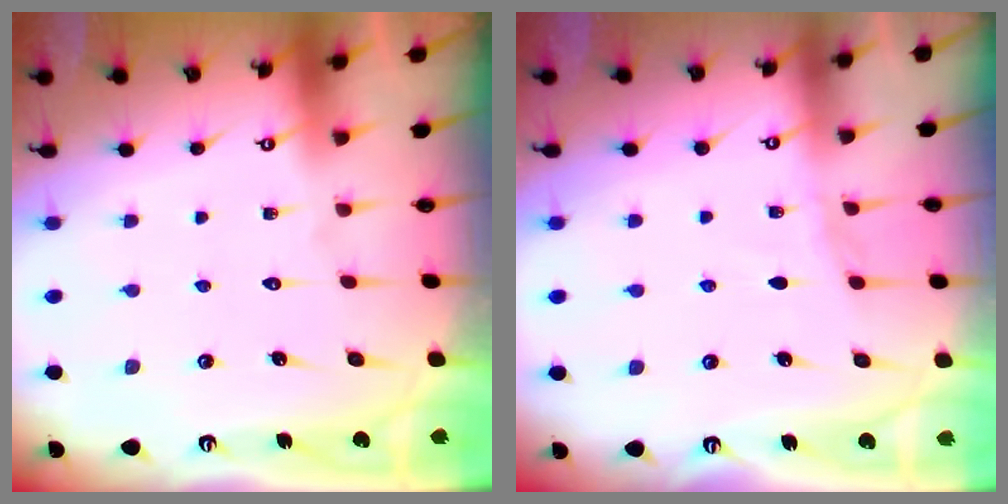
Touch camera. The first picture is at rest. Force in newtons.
{"total": 4.1, "press": 4.0, "slide": 0.4}